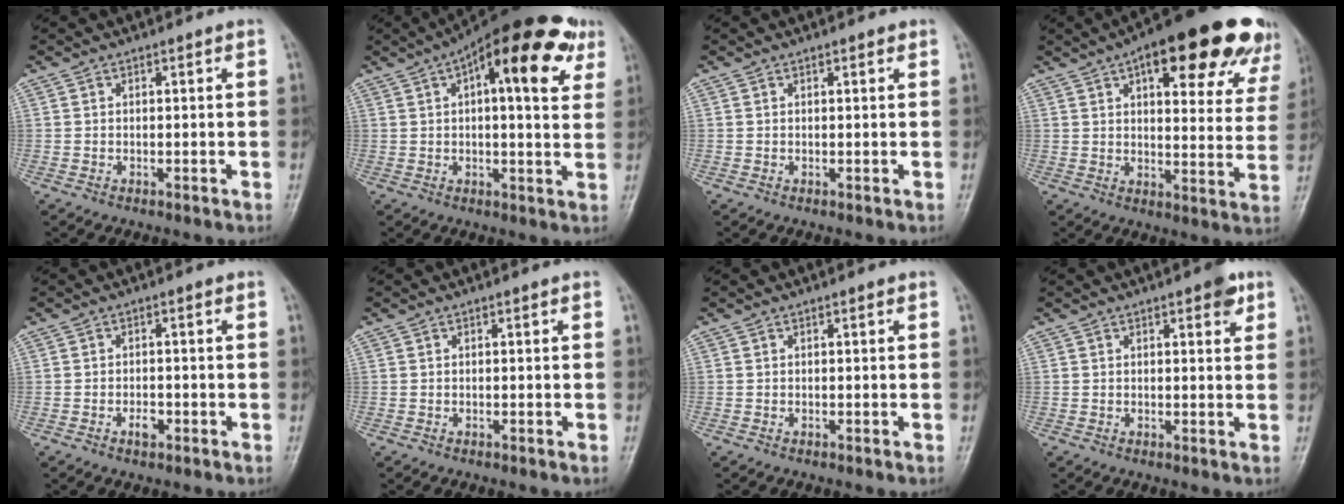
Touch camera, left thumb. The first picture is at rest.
{"total": 19.8, "force": [8.2, 7.4, 16.4], "torque": [-0.218, 0.010, 0.109]}
{"total": 0.7, "force": [0.5, 0.3, 0.5], "torque": [-0.008, -0.001, 0.005]}
{"total": 23.9, "force": [13.7, 8.5, 17.7], "torque": [-0.195, -0.020, 0.171]}
{"total": 2.1, "force": [-1.0, 1.2, 1.4], "torque": [-0.022, 0.006, -0.017]}
{"total": 0.0}
{"total": 0.0}
{"total": 3.4, "force": [1.9, 1.3, 2.5], "torque": [-0.022, -0.006, 0.019]}